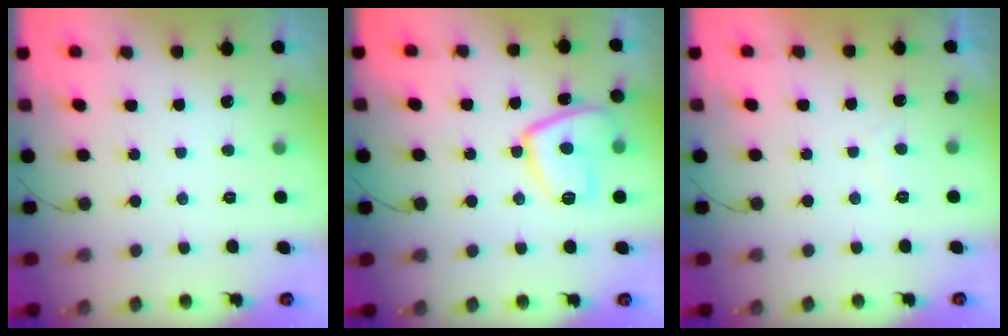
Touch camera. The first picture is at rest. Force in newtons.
{"total": 10.8, "press": 10.8, "slide": 1.3}
{"total": 0.9, "press": 0.7, "slide": 0.5}